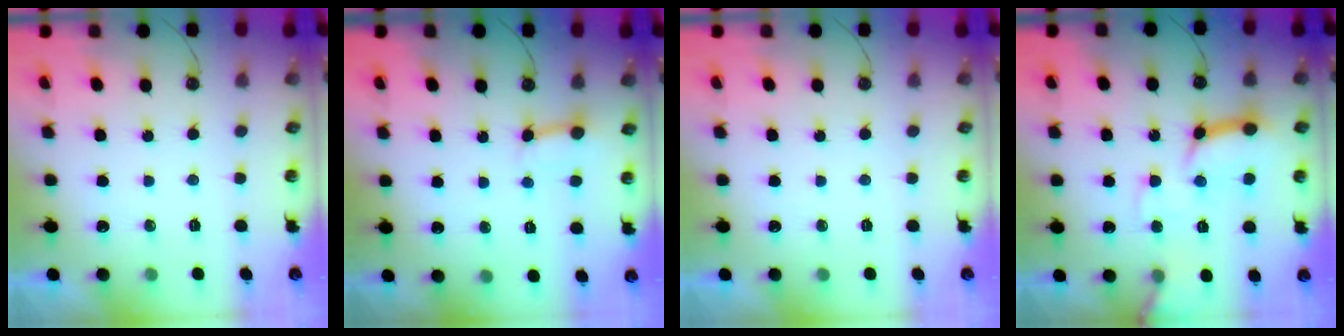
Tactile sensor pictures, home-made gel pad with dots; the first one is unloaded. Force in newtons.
{"total": 4.9, "press": 4.9, "slide": 0.5}
{"total": 0.0}
{"total": 14.3, "press": 14.2, "slide": 1.5}